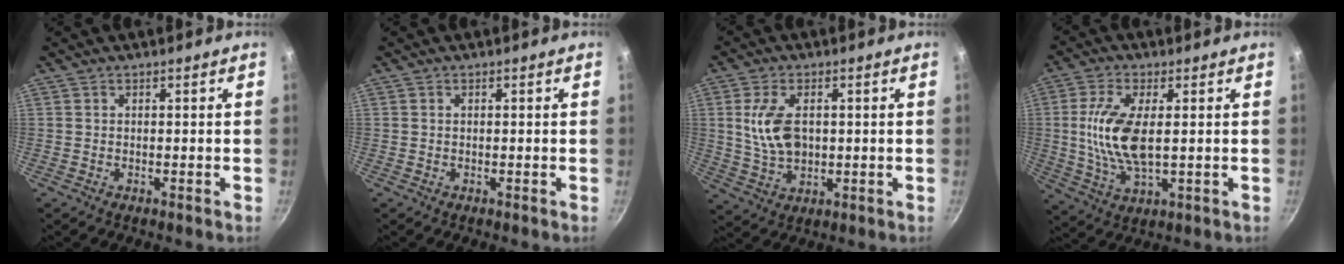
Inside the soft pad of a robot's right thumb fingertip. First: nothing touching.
{"total": 0.0}
{"total": 9.5, "force": [1.4, 5.7, 7.5], "torque": [-0.135, -0.007, 0.029]}
{"total": 11.7, "force": [1.0, 5.0, 10.5], "torque": [-0.215, -0.005, 0.021]}